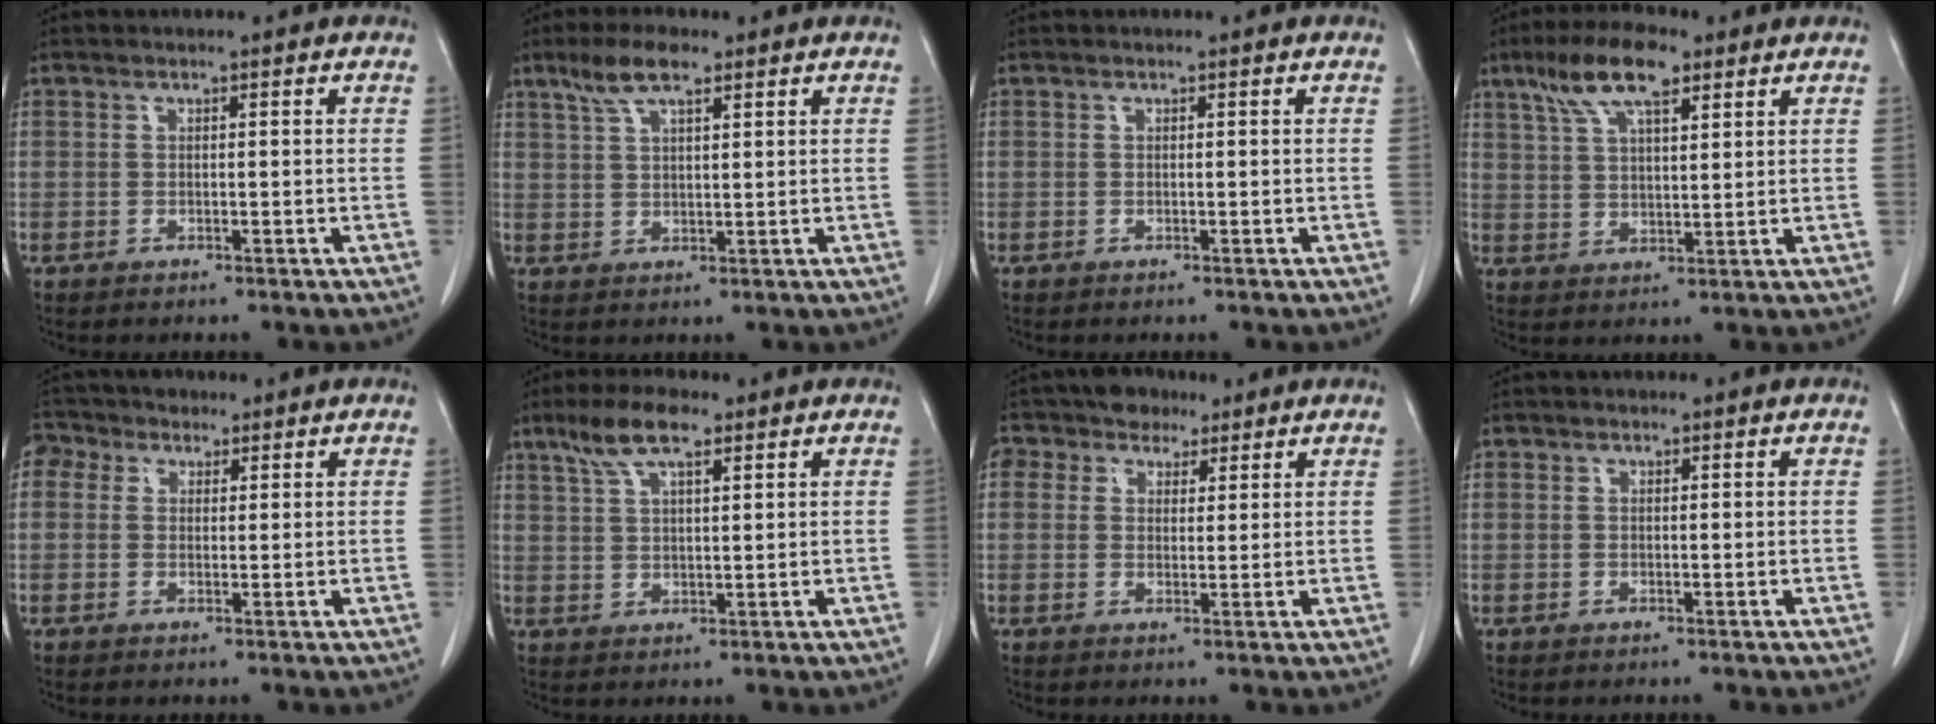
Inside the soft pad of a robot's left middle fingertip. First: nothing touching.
{"total": 5.7, "force": [3.9, 1.3, 4.0], "torque": [-0.086, 0.013, 0.075]}
{"total": 0.0}
{"total": 9.6, "force": [5.9, 2.8, 7.0], "torque": [-0.137, 0.020, 0.109]}
{"total": 4.6, "force": [2.3, 3.7, 1.4], "torque": [-0.035, 0.029, 0.045]}
{"total": 6.8, "force": [4.5, 1.7, 4.9], "torque": [-0.104, 0.016, 0.087]}
{"total": 6.0, "force": [3.8, 4.1, 2.1], "torque": [-0.040, 0.033, 0.070]}
{"total": 0.0}